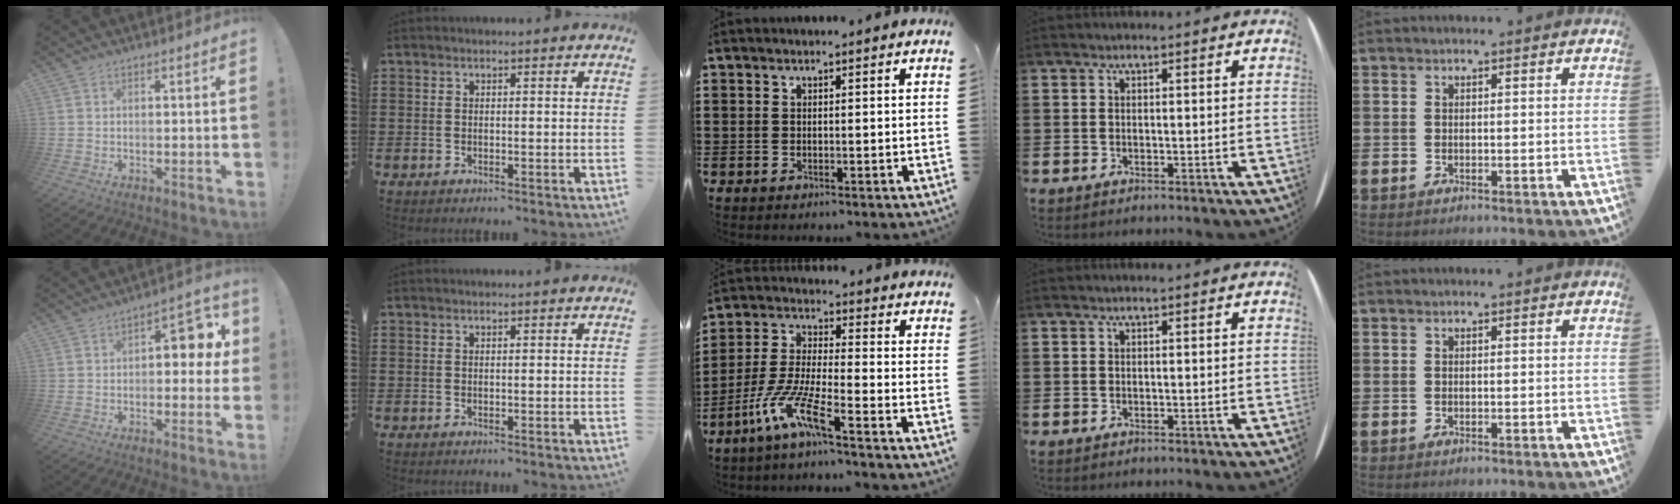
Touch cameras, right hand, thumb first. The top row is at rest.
{"thumb": {"total": 8.5, "force": [1.2, 5.0, 6.8], "torque": [-0.072, -0.007, 0.016]}, "middle": {"total": 8.8, "force": [-5.9, 1.0, 6.4], "torque": [-0.150, -0.014, -0.117]}}